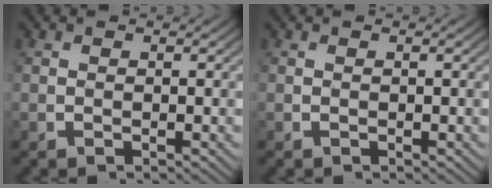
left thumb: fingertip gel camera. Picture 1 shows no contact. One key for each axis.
{"total": 0.0}